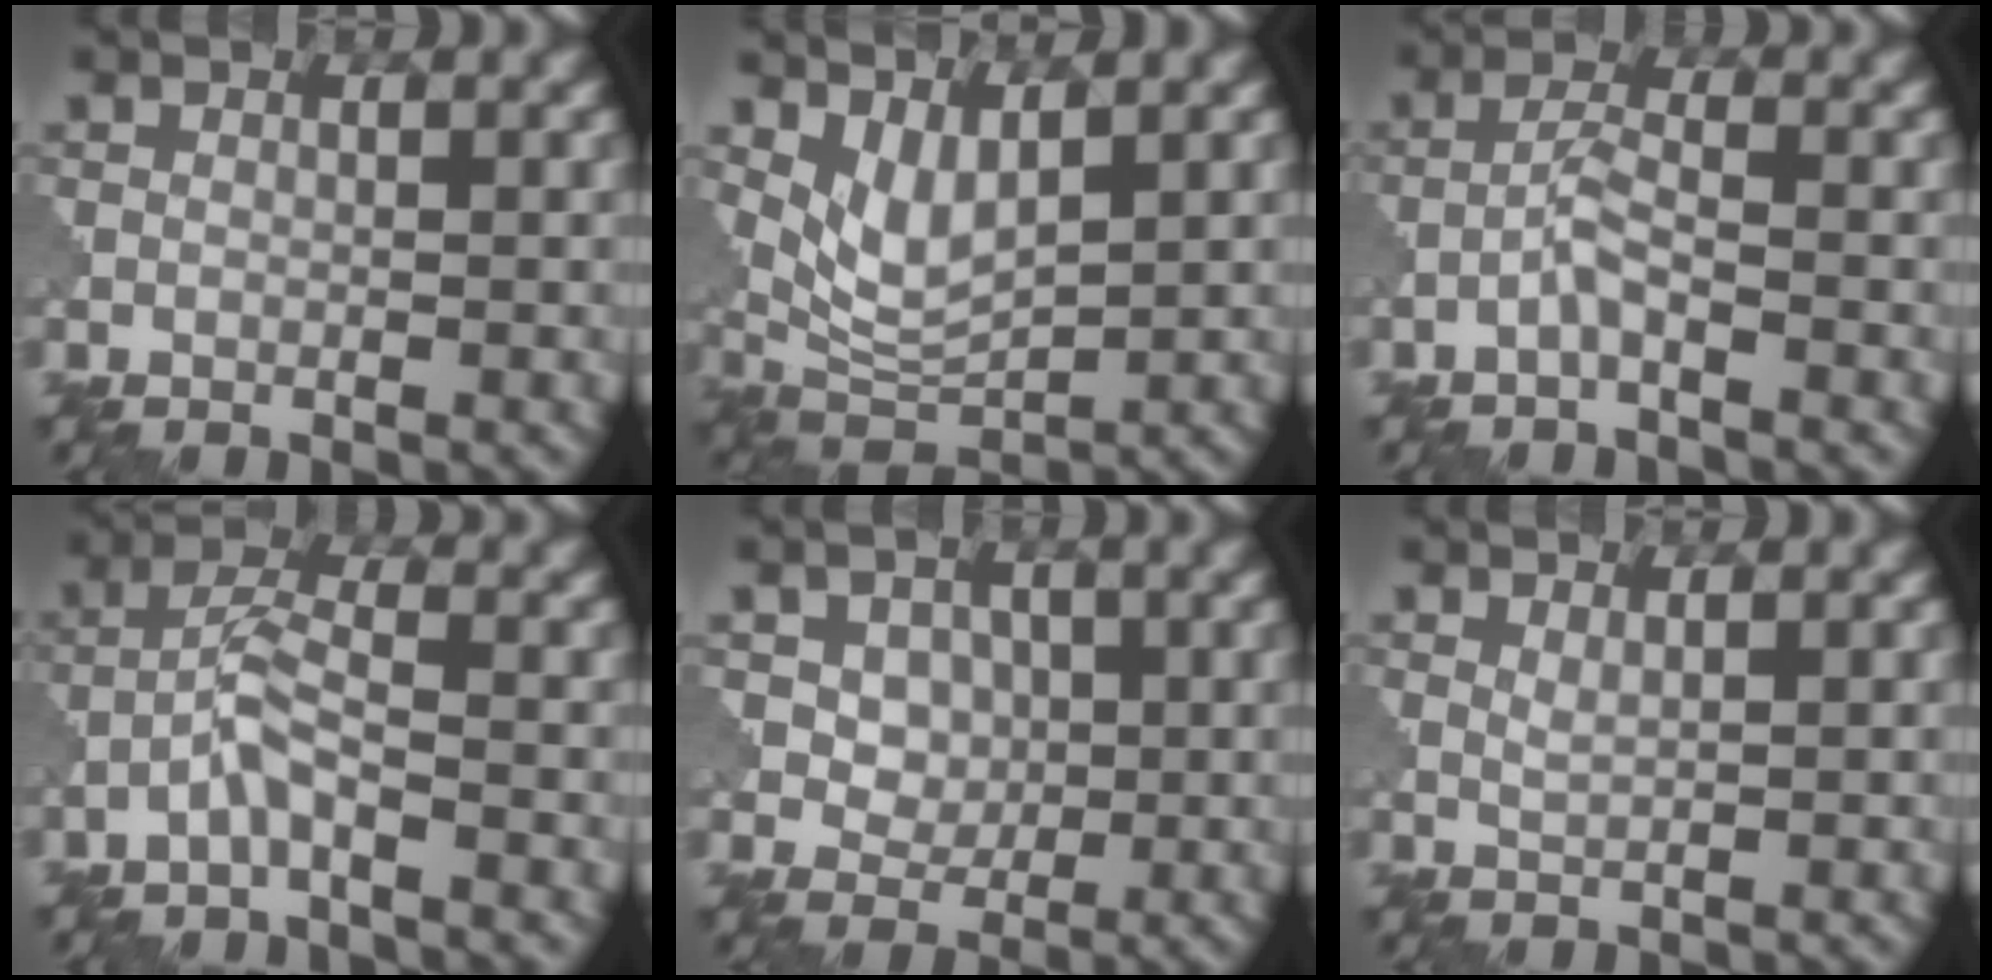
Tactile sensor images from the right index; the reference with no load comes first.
{"total": 3.9, "force": [1.9, 1.6, 2.9], "torque": [-0.067, -0.013, 0.048]}
{"total": 2.0, "force": [-1.1, 0.3, 1.6], "torque": [-0.033, 0.008, -0.025]}
{"total": 2.7, "force": [-1.5, 0.4, 2.2], "torque": [-0.049, 0.010, -0.037]}
{"total": 4.6, "force": [1.6, 3.7, 2.3], "torque": [-0.046, 0.001, 0.033]}
{"total": 0.9, "force": [0.7, 0.2, 0.5], "torque": [-0.013, -0.001, 0.016]}